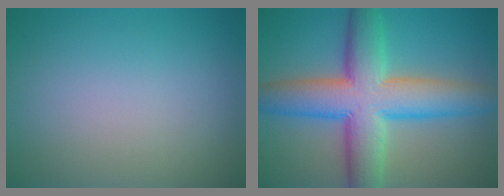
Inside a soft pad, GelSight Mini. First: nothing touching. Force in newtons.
{"total": 10.4, "press": 10.4, "slide": 0.4}